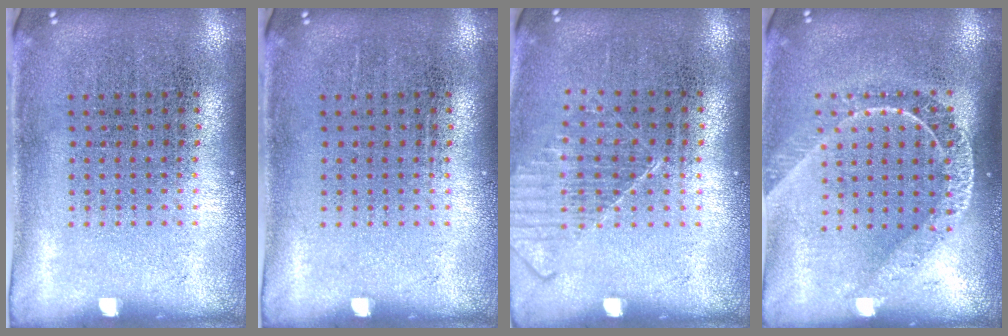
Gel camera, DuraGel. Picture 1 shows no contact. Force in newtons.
{"total": 0.0}
{"total": 1.1, "press": 1.1, "slide": 0.1}
{"total": 1.7, "press": 1.5, "slide": 0.8}